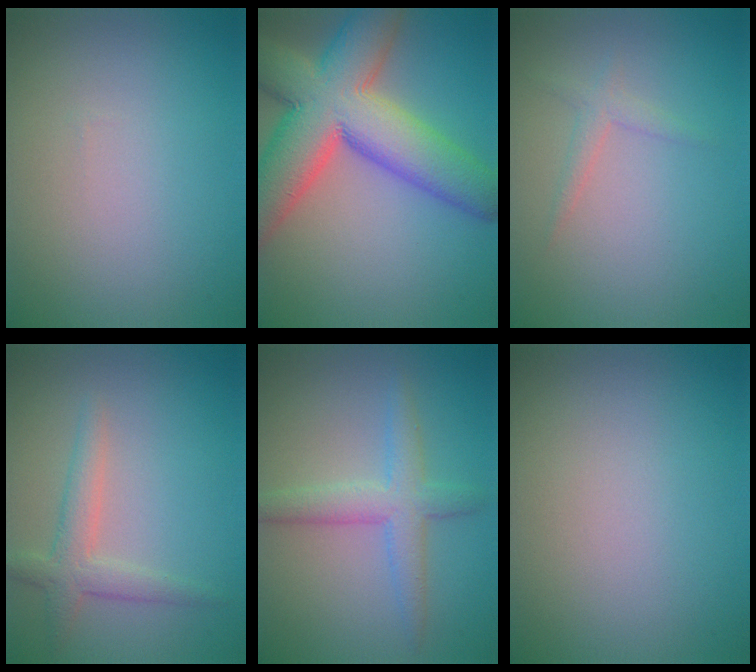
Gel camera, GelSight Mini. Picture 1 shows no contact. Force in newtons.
{"total": 11.6, "press": 11.6, "slide": 0.8}
{"total": 1.3, "press": 1.3, "slide": 0.1}
{"total": 2.7, "press": 2.7, "slide": 0.1}
{"total": 3.5, "press": 3.5, "slide": 0.2}
{"total": 0.0}